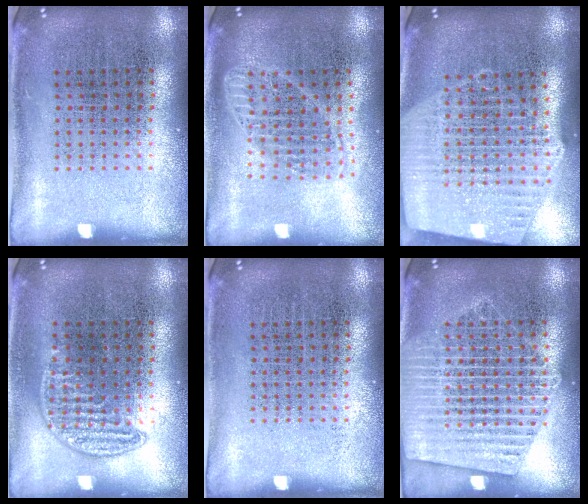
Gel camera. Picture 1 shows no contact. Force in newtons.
{"total": 1.8, "press": 1.5, "slide": 1.0}
{"total": 2.6, "press": 2.2, "slide": 1.4}
{"total": 1.0, "press": 0.8, "slide": 0.4}
{"total": 0.0}
{"total": 2.0, "press": 2.0, "slide": 0.2}